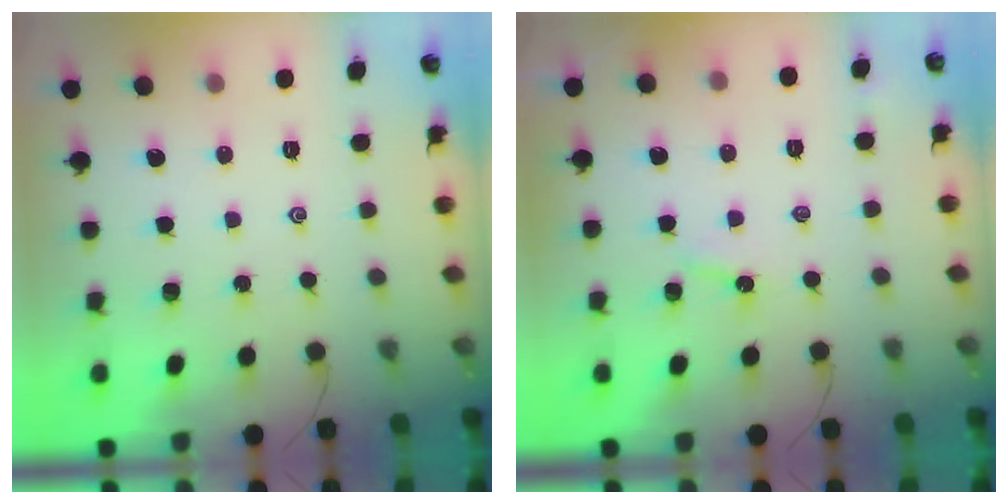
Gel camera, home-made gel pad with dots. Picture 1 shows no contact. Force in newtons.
{"total": 3.2, "press": 3.2, "slide": 0.3}